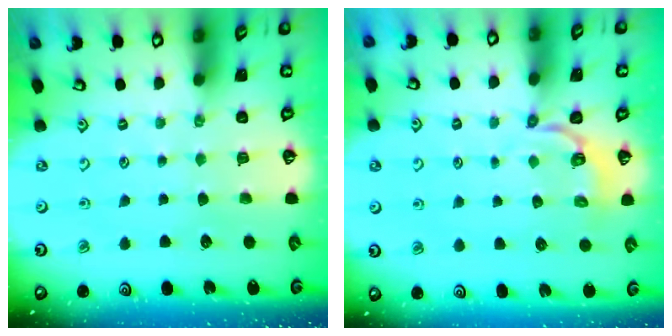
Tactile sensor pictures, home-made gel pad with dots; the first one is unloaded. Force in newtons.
{"total": 3.4, "press": 2.6, "slide": 2.2}